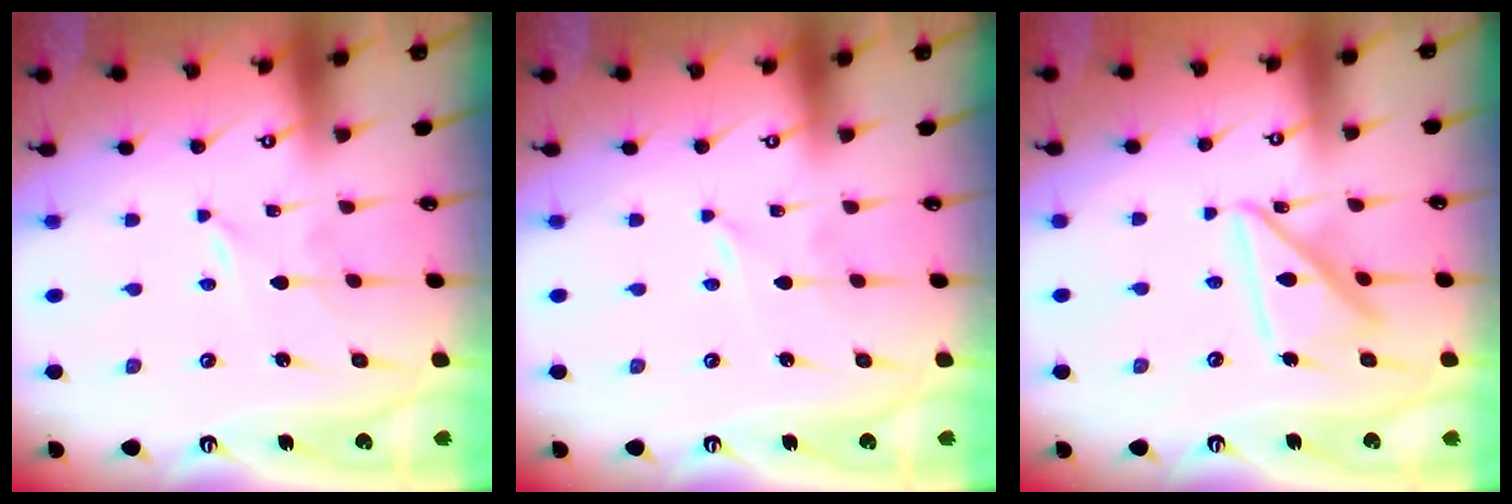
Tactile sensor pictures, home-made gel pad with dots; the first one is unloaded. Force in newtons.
{"total": 0.0}
{"total": 14.4, "press": 14.3, "slide": 1.5}